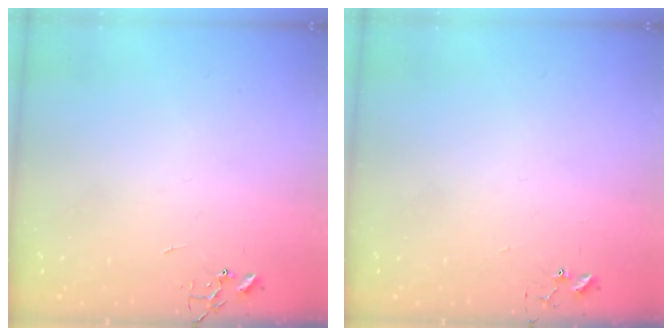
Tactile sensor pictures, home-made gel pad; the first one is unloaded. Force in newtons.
{"total": 3.5, "press": 3.4, "slide": 0.4}